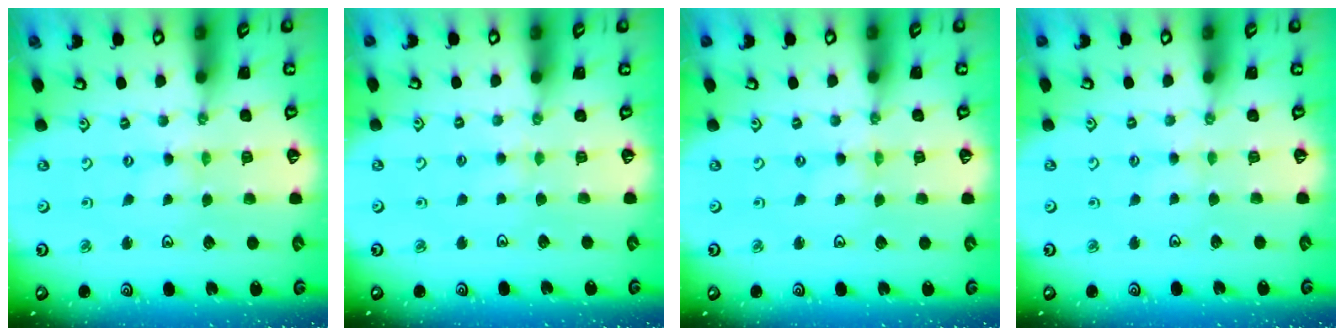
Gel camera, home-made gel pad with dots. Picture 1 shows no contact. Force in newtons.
{"total": 3.0, "press": 3.0, "slide": 0.4}
{"total": 0.0}
{"total": 1.8, "press": 1.8, "slide": 0.3}